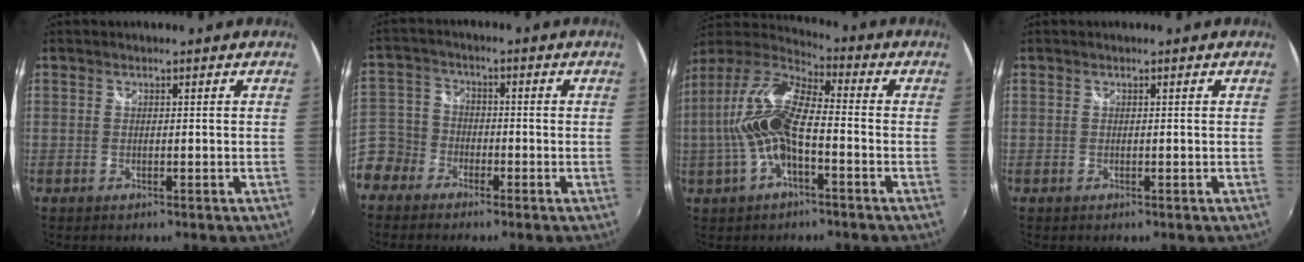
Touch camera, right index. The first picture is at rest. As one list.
[{"total": 9.7, "force": [-5.6, 7.5, 2.3], "torque": [-0.070, 0.025, -0.120]}, {"total": 15.3, "force": [-2.5, 5.8, 14.0], "torque": [-0.276, 0.007, -0.050]}, {"total": 0.0}]